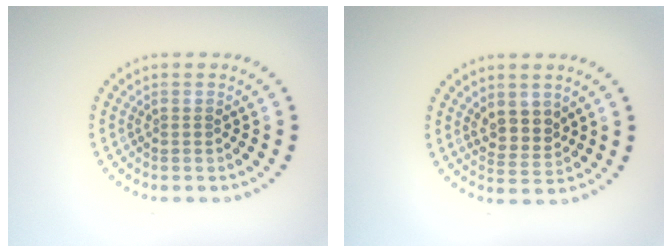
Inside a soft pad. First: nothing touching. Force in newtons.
{"total": 2.7, "press": 2.3, "slide": 1.3}